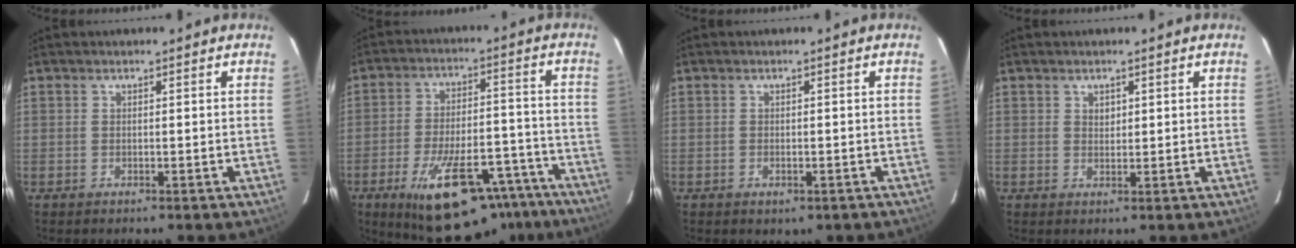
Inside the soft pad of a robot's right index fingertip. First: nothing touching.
{"total": 23.0, "force": [-15.4, 9.2, 14.3], "torque": [-0.230, -0.002, -0.207]}
{"total": 2.3, "force": [-1.0, 1.5, 1.4], "torque": [-0.024, -0.003, -0.008]}
{"total": 1.4, "force": [0.6, 1.2, 0.5], "torque": [-0.005, 0.004, 0.011]}